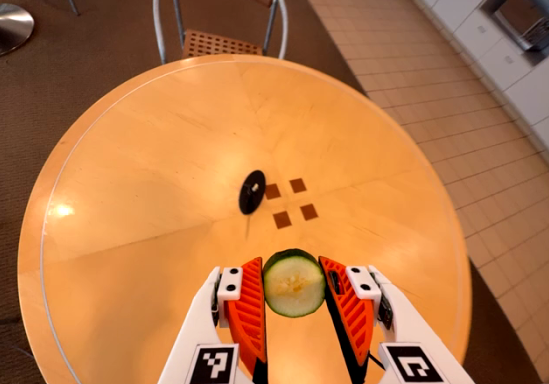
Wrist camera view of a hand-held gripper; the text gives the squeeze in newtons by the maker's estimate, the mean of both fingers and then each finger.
{"total": 8.1, "left": 7.9, "right": 8.3}